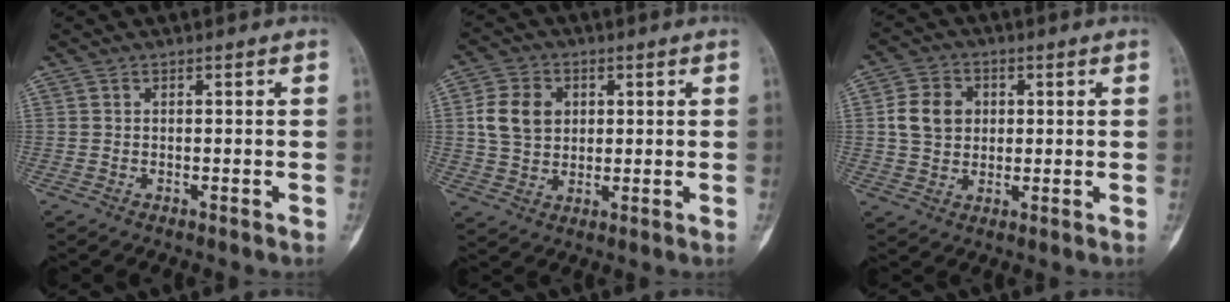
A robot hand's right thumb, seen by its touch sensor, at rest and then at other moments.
{"total": 8.3, "force": [1.7, 6.6, 4.8], "torque": [-0.074, 0.000, 0.033]}
{"total": 7.8, "force": [1.2, 6.4, 4.3], "torque": [-0.059, 0.003, 0.020]}